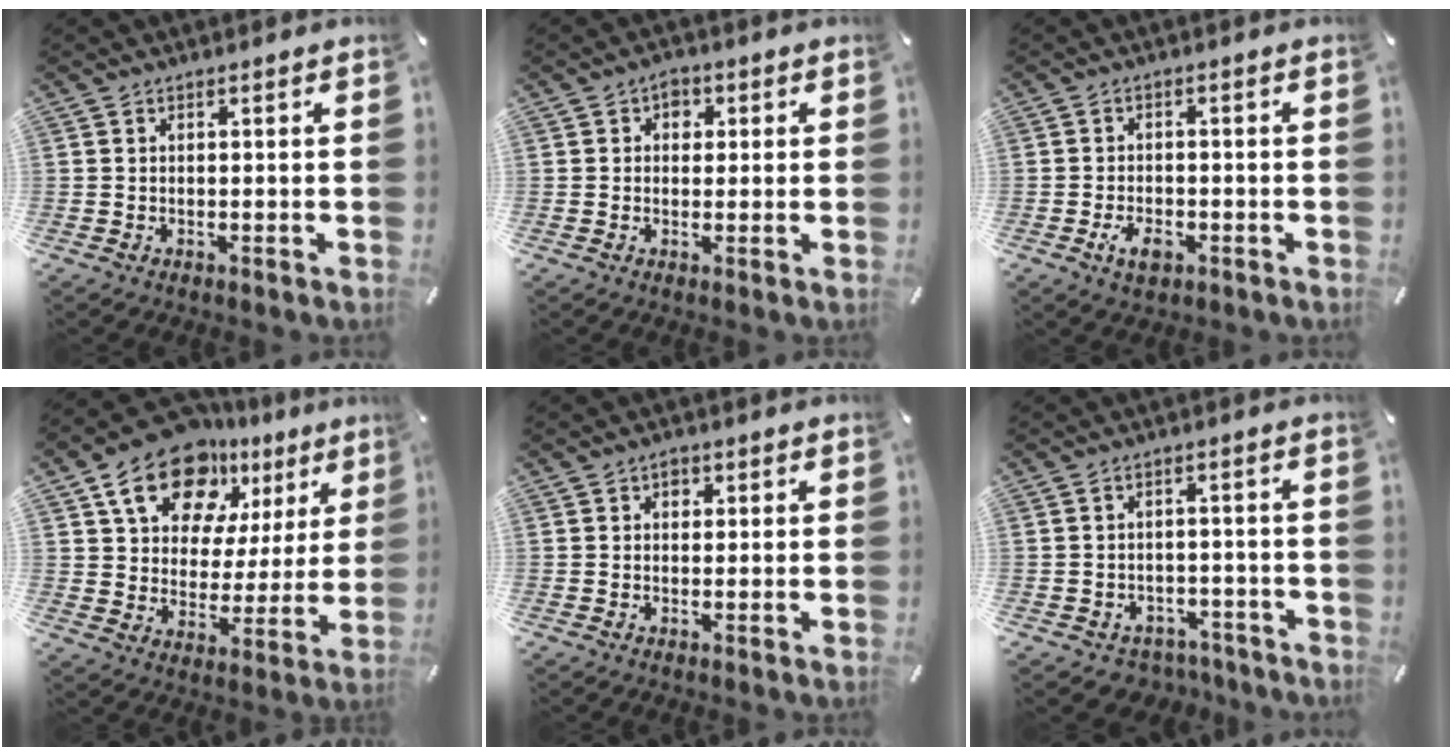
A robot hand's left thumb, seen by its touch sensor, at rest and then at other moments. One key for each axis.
{"total": 3.2, "fx": 0.5, "fy": 2.7, "fz": 1.7, "tx": -0.011, "ty": 0.000, "tz": 0.002}
{"total": 4.4, "fx": -2.0, "fy": 2.7, "fz": 2.9, "tx": -0.068, "ty": 0.003, "tz": -0.039}
{"total": 17.5, "fx": 10.7, "fy": 11.5, "fz": 7.9, "tx": -0.127, "ty": -0.061, "tz": 0.193}
{"total": 1.9, "fx": 0.5, "fy": 1.6, "fz": 0.9, "tx": -0.004, "ty": 0.001, "tz": 0.003}
{"total": 3.7, "fx": -2.2, "fy": 2.9, "fz": 0.9, "tx": -0.016, "ty": 0.014, "tz": -0.042}